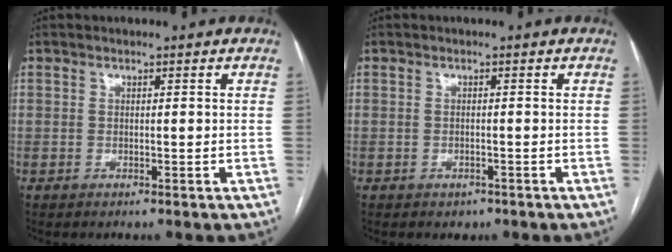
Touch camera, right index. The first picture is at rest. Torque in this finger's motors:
{"motor_torque": [0.09, 0.04, 0.02, 0.01]}